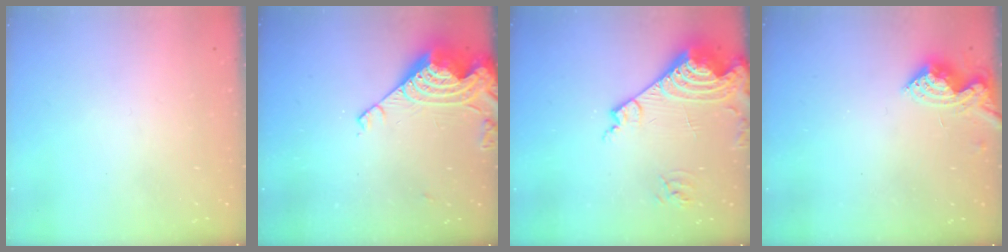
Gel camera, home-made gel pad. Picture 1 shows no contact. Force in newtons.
{"total": 12.3, "press": 12.3, "slide": 0.9}
{"total": 16.3, "press": 16.2, "slide": 1.9}
{"total": 8.7, "press": 8.7, "slide": 0.3}